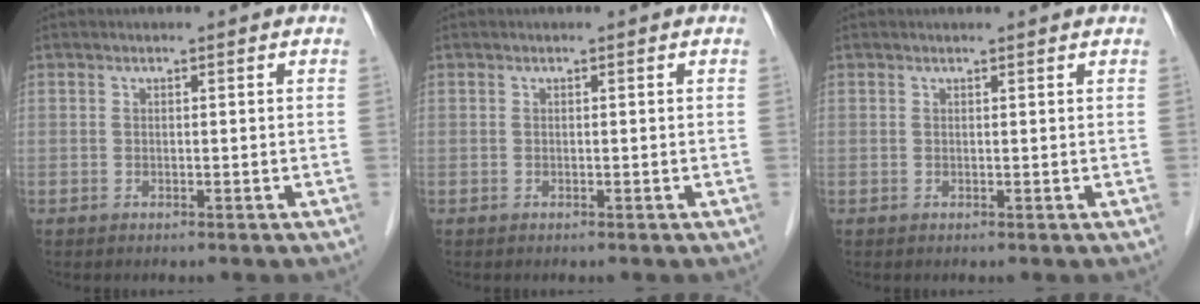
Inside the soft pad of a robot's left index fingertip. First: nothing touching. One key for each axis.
{"total": 0.0}
{"total": 1.9, "fx": 1.8, "fy": 0.1, "fz": 0.3, "tx": -0.010, "ty": 0.009, "tz": 0.019}